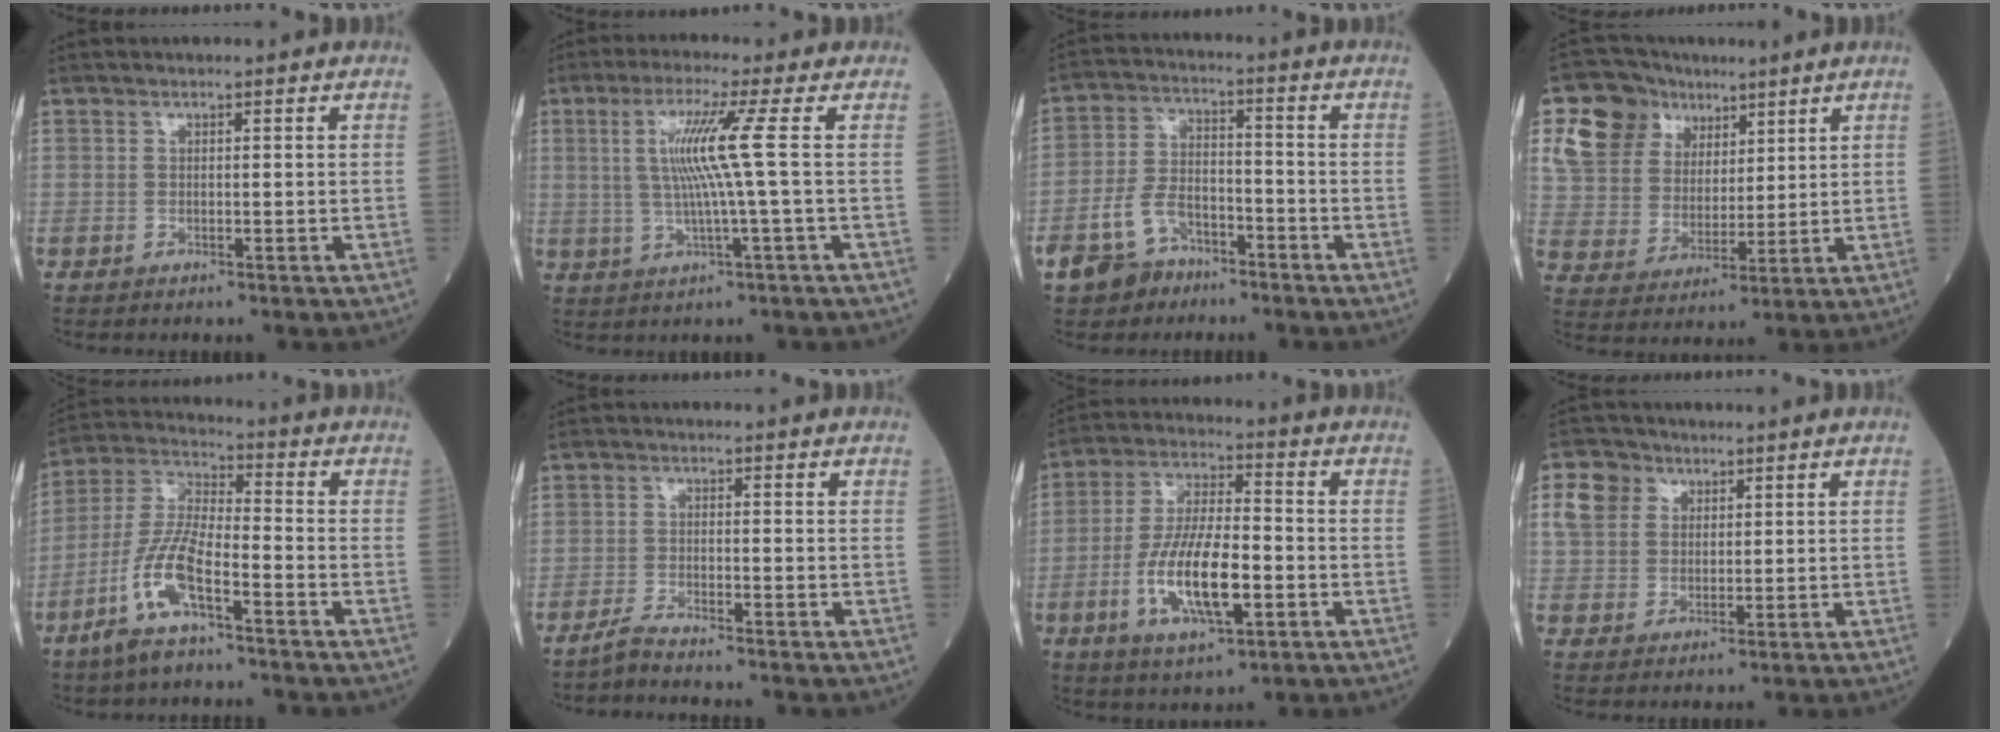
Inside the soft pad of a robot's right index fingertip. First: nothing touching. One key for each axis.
{"total": 7.6, "fx": 1.0, "fy": -1.7, "fz": 7.3, "tx": -0.148, "ty": 0.004, "tz": 0.028}
{"total": 8.8, "fx": -5.7, "fy": 5.4, "fz": 4.0, "tx": -0.096, "ty": 0.005, "tz": -0.101}
{"total": 12.3, "fx": 6.6, "fy": 9.6, "fz": 4.0, "tx": -0.098, "ty": 0.043, "tz": 0.132}
{"total": 10.1, "fx": -5.4, "fy": 2.2, "fz": 8.3, "tx": -0.187, "ty": -0.004, "tz": -0.108}
{"total": 2.3, "fx": -2.2, "fy": -0.7, "fz": 0.5, "tx": -0.022, "ty": -0.010, "tz": -0.044}
{"total": 12.8, "fx": -3.6, "fy": 3.8, "fz": 11.7, "tx": -0.233, "ty": -0.003, "tz": -0.064}
{"total": 5.7, "fx": 2.5, "fy": 4.7, "fz": 2.1, "tx": -0.056, "ty": 0.022, "tz": 0.054}